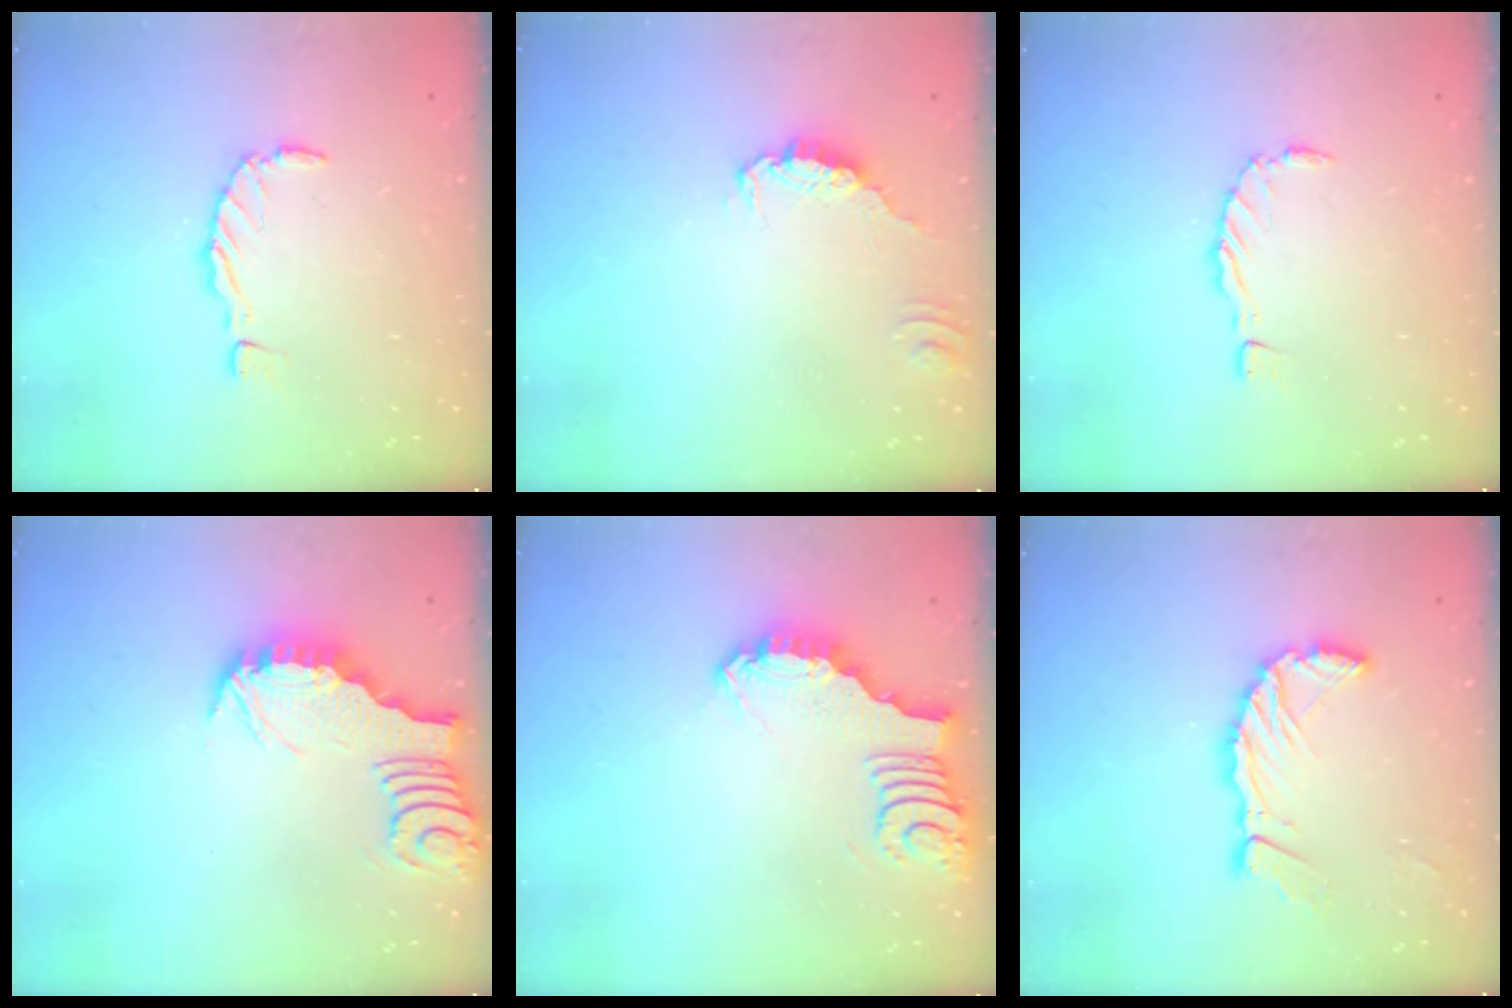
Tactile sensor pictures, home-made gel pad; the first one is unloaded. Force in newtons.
{"total": 0.5, "press": 0.5, "slide": 0.2}
{"total": 0.0}
{"total": 3.2, "press": 3.2, "slide": 0.3}
{"total": 3.6, "press": 3.6, "slide": 0.1}
{"total": 10.5, "press": 10.3, "slide": 2.0}